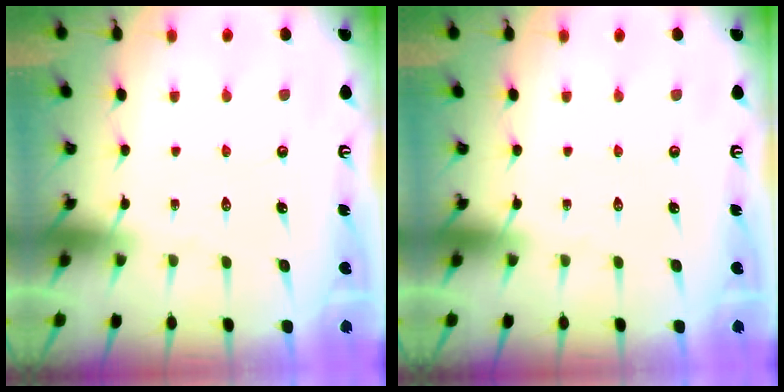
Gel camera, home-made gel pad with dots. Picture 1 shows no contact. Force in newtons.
{"total": 0.0}